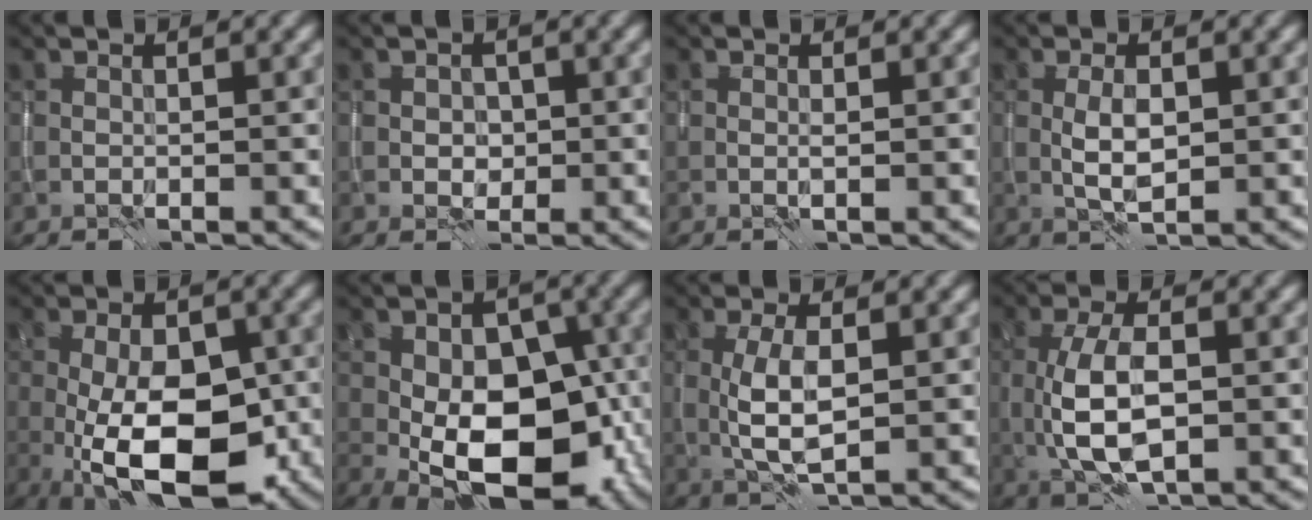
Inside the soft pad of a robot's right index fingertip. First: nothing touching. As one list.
[{"total": 1.8, "force": [-0.2, 1.6, 0.9], "torque": [-0.016, -0.002, -0.002]}, {"total": 0.0}, {"total": 2.8, "force": [-0.2, 1.2, 2.5], "torque": [-0.053, 0.000, 0.000]}, {"total": 11.5, "force": [-3.6, 5.7, 9.2], "torque": [-0.152, -0.012, -0.055]}, {"total": 13.5, "force": [-3.3, 8.0, 10.3], "torque": [-0.139, -0.008, -0.044]}, {"total": 4.1, "force": [0.0, 1.5, 3.8], "torque": [-0.085, -0.001, 0.003]}, {"total": 6.4, "force": [-0.3, 3.1, 5.6], "torque": [-0.122, -0.003, -0.002]}]